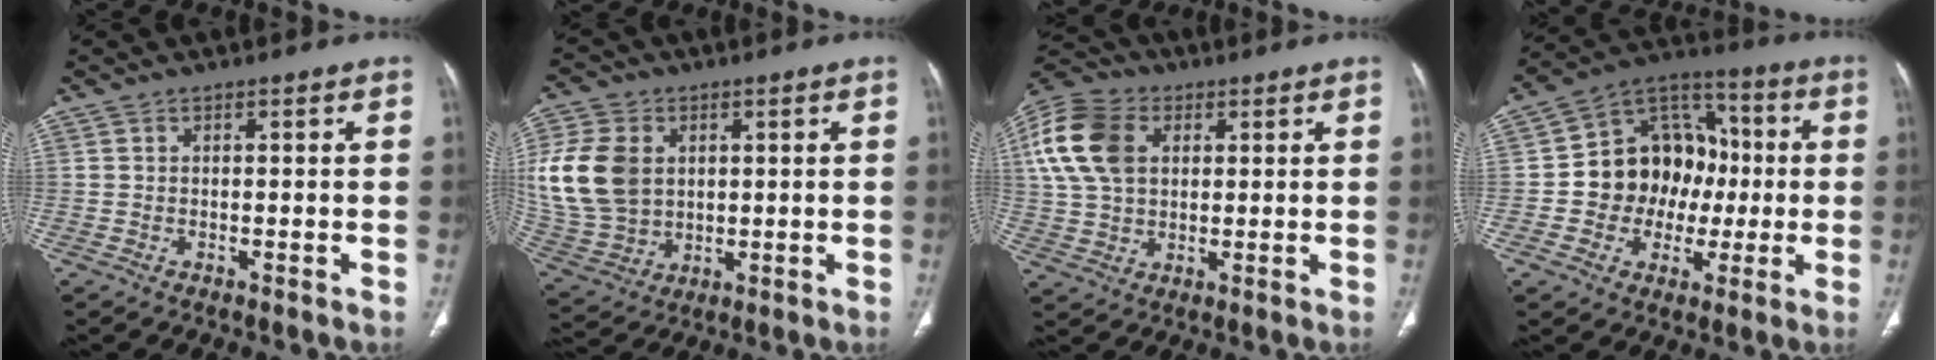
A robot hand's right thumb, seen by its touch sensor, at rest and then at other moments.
{"total": 16.4, "force": [2.8, 12.5, 10.3], "torque": [-0.210, 0.000, 0.067]}
{"total": 15.4, "force": [3.8, 11.1, 10.0], "torque": [-0.205, 0.013, 0.071]}
{"total": 16.2, "force": [-0.6, 13.2, 9.3], "torque": [-0.089, 0.038, -0.011]}